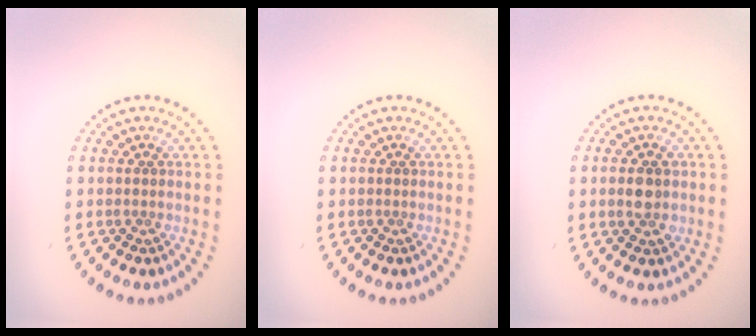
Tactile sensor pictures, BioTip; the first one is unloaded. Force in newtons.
{"total": 0.0}
{"total": 2.4, "press": 2.4, "slide": 0.4}